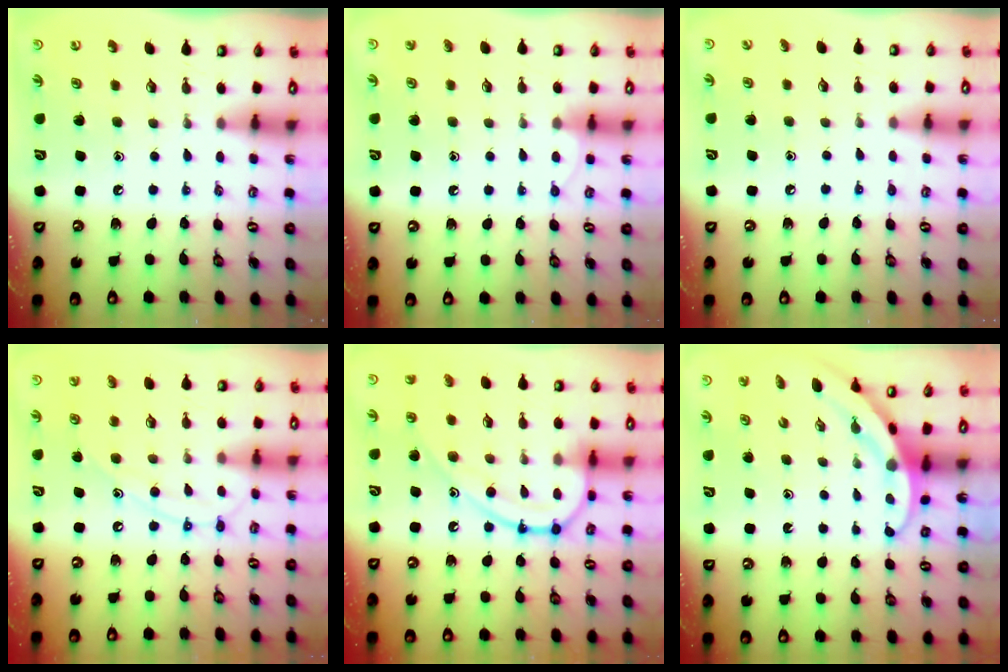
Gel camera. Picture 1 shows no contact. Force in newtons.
{"total": 4.9, "press": 4.9, "slide": 0.5}
{"total": 3.1, "press": 3.0, "slide": 0.9}
{"total": 10.7, "press": 10.7, "slide": 0.9}
{"total": 13.6, "press": 13.5, "slide": 1.2}
{"total": 4.1, "press": 4.1, "slide": 0.2}